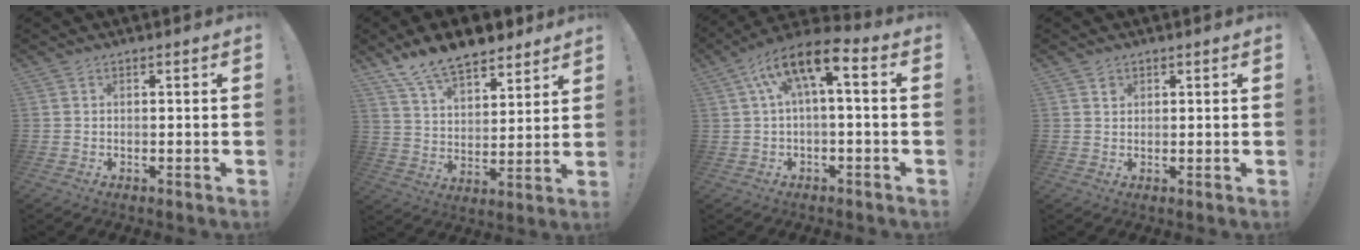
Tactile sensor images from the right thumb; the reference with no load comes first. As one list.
[{"total": 13.2, "force": [11.0, 5.5, 4.8], "torque": [-0.091, -0.079, 0.205]}, {"total": 10.7, "force": [2.5, 3.6, 9.7], "torque": [-0.168, -0.006, 0.041]}, {"total": 1.4, "force": [0.8, 1.1, 0.1], "torque": [0.013, -0.005, 0.010]}]